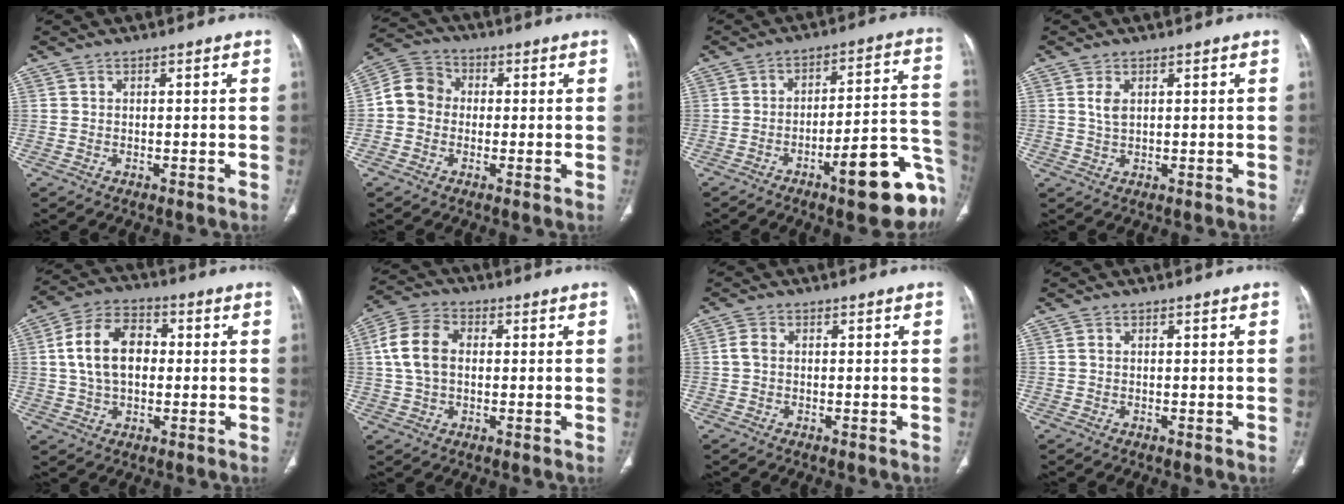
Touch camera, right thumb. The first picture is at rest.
{"total": 7.3, "force": [-0.4, 6.5, 3.4], "torque": [-0.047, 0.025, -0.023]}
{"total": 18.4, "force": [-8.6, 4.8, 15.6], "torque": [-0.135, 0.068, -0.114]}
{"total": 2.5, "force": [0.9, 1.3, 2.0], "torque": [-0.039, 0.000, 0.021]}
{"total": 12.2, "force": [1.1, 8.0, 9.1], "torque": [-0.156, 0.022, 0.014]}
{"total": 9.7, "force": [1.0, 6.6, 7.0], "torque": [-0.143, 0.023, 0.015]}
{"total": 1.8, "force": [-0.1, 1.2, 1.3], "torque": [-0.029, 0.001, -0.006]}
{"total": 0.0}